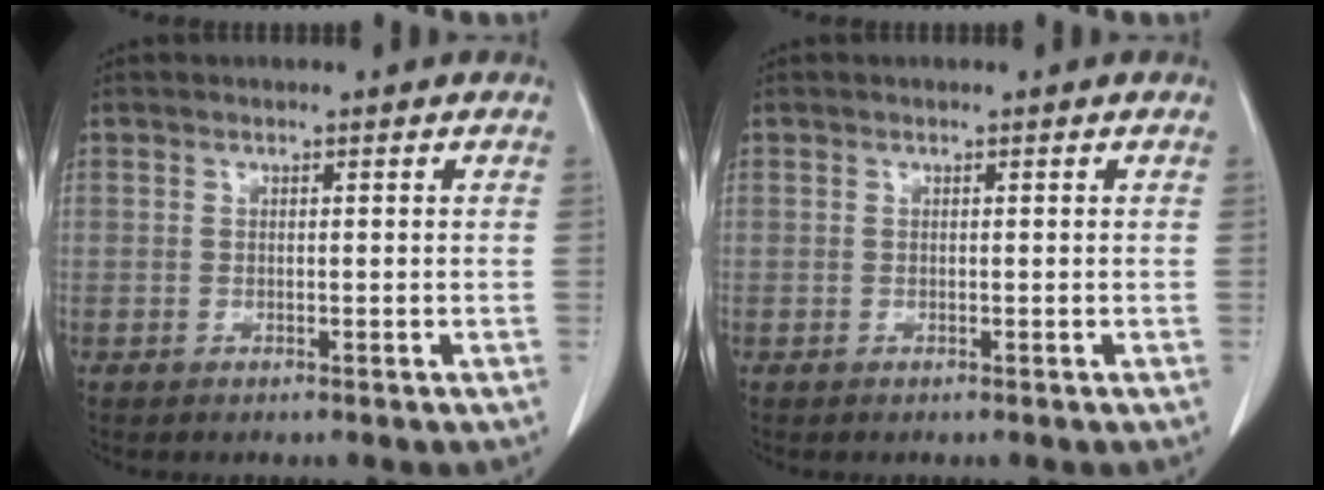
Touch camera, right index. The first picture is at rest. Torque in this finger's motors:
{"motor_torque": [0.03, 0.02, 0.00, 0.00]}